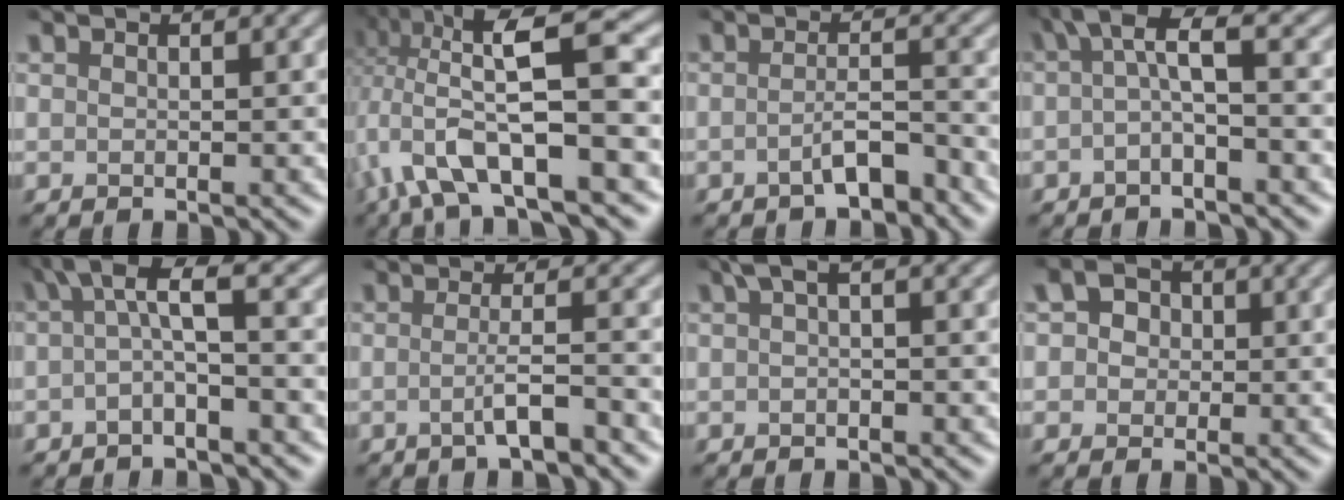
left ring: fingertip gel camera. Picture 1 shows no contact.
{"total": 10.5, "force": [-1.1, 3.1, 10.0], "torque": [-0.183, 0.002, -0.022]}
{"total": 2.5, "force": [-1.6, 0.5, 1.9], "torque": [-0.027, 0.010, -0.033]}
{"total": 3.1, "force": [0.1, 0.6, 3.0], "torque": [-0.056, 0.013, -0.004]}
{"total": 3.6, "force": [0.2, 0.7, 3.5], "torque": [-0.062, 0.017, -0.005]}
{"total": 2.8, "force": [-0.9, 0.4, 2.6], "torque": [-0.038, 0.004, -0.025]}
{"total": 1.6, "force": [0.3, 0.3, 1.6], "torque": [-0.028, 0.007, 0.004]}
{"total": 2.5, "force": [0.3, 2.2, 1.1], "torque": [-0.003, 0.006, -0.007]}